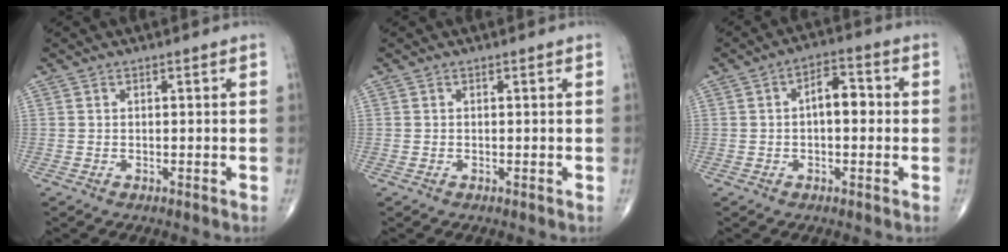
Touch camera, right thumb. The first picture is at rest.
{"total": 0.0}
{"total": 6.3, "force": [0.2, 3.3, 5.3], "torque": [-0.068, 0.021, -0.007]}